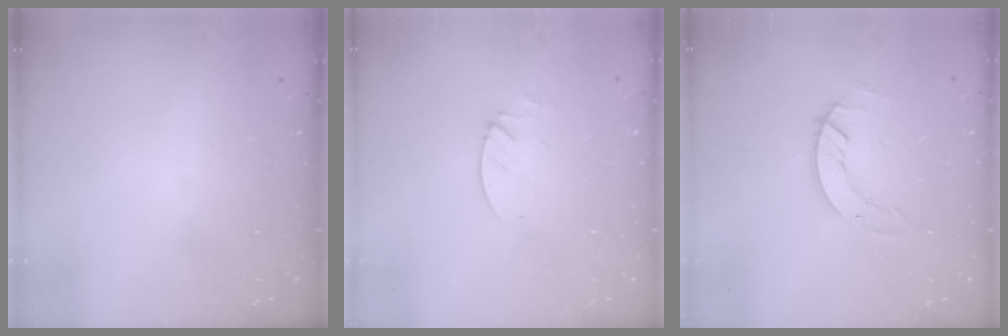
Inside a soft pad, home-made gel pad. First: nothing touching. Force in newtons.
{"total": 1.3, "press": 1.3, "slide": 0.1}
{"total": 4.5, "press": 4.5, "slide": 0.4}